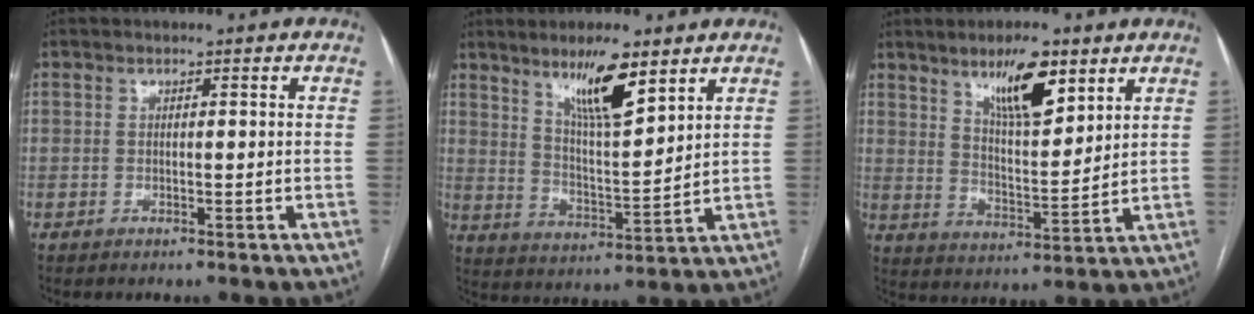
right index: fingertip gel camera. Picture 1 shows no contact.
{"total": 9.9, "force": [6.4, 1.4, 7.4], "torque": [-0.132, -0.008, 0.117]}
{"total": 10.1, "force": [6.2, 2.6, 7.5], "torque": [-0.131, -0.002, 0.110]}